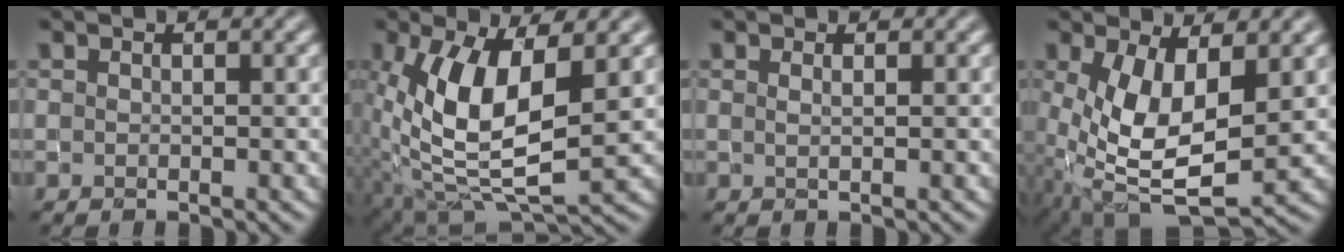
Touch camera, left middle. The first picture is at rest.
{"total": 10.1, "force": [1.0, 4.5, 9.0], "torque": [-0.186, -0.005, 0.019]}
{"total": 0.7, "force": [0.4, 0.2, 0.5], "torque": [-0.001, 0.006, 0.004]}
{"total": 8.6, "force": [0.1, 4.2, 7.5], "torque": [-0.166, -0.013, 0.008]}